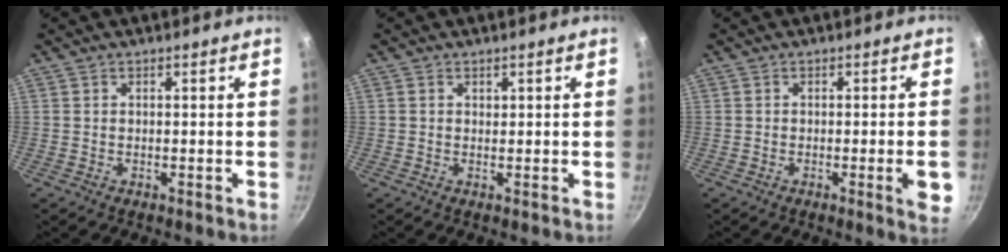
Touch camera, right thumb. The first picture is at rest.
{"total": 0.7, "force": [0.3, 0.5, 0.2], "torque": [-0.002, 0.001, 0.005]}
{"total": 4.8, "force": [-1.2, 0.6, 4.6], "torque": [-0.052, -0.001, -0.015]}